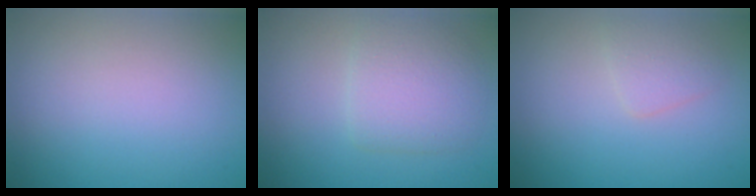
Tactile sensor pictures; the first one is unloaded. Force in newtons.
{"total": 3.7, "press": 3.7, "slide": 0.1}
{"total": 1.6, "press": 1.6, "slide": 0.1}